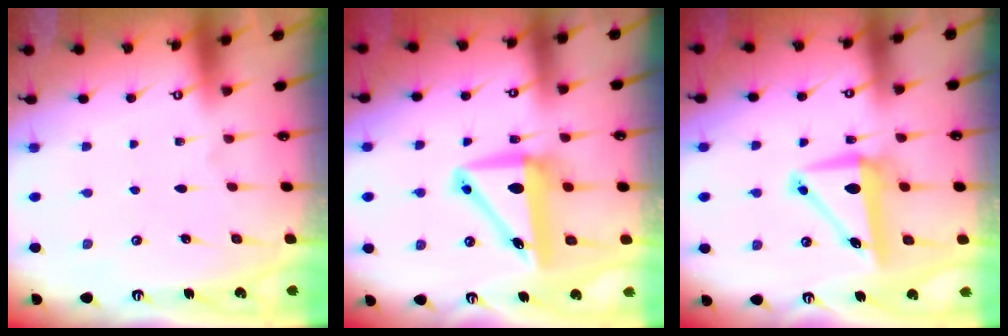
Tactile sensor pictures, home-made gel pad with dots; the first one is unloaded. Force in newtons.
{"total": 9.1, "press": 8.9, "slide": 2.1}
{"total": 8.2, "press": 7.6, "slide": 2.9}